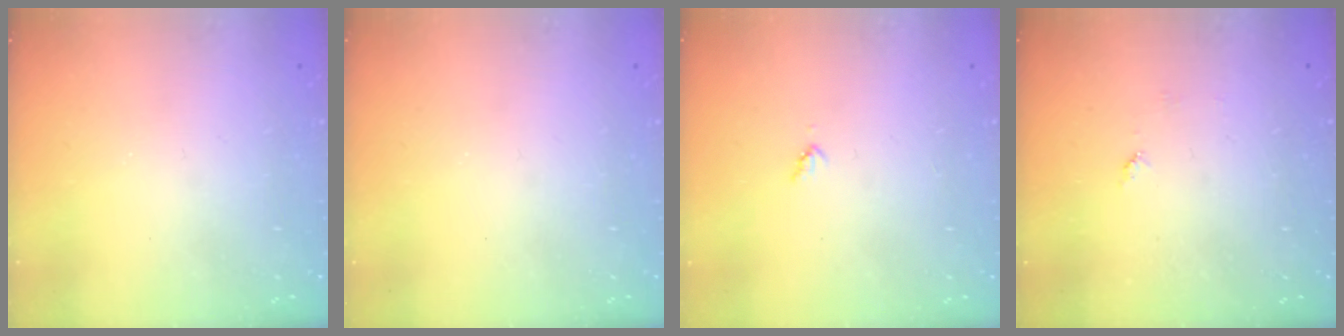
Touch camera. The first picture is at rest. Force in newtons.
{"total": 0.0}
{"total": 3.0, "press": 3.0, "slide": 0.3}
{"total": 4.3, "press": 4.3, "slide": 0.5}